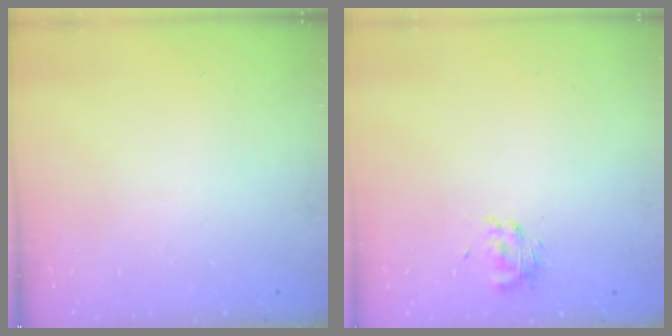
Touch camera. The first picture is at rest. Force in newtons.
{"total": 2.9, "press": 2.8, "slide": 0.7}